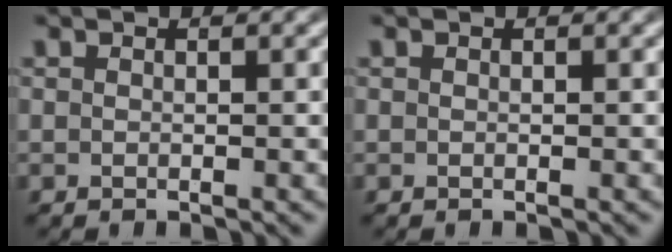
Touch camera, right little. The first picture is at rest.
{"total": 0.0}